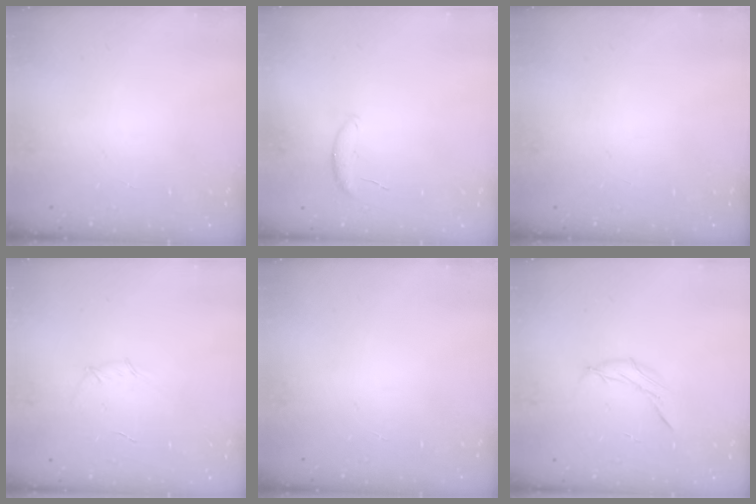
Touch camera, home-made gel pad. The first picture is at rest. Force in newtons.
{"total": 5.5, "press": 5.5, "slide": 0.5}
{"total": 0.0}
{"total": 3.5, "press": 3.4, "slide": 0.8}
{"total": 0.0}
{"total": 6.3, "press": 6.2, "slide": 1.0}